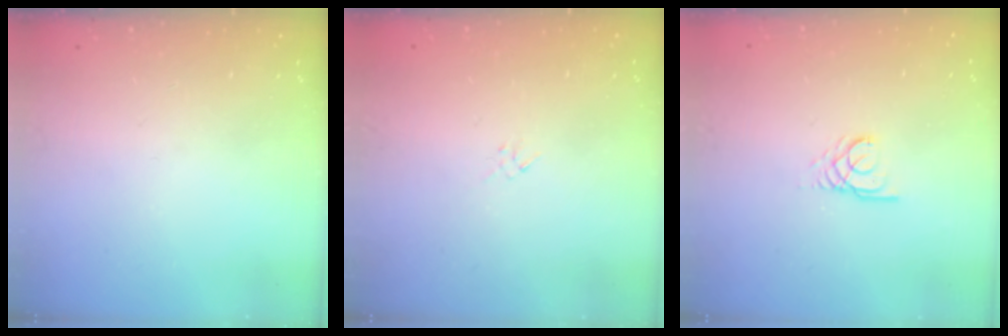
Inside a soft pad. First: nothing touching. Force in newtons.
{"total": 1.3, "press": 1.3, "slide": 0.4}
{"total": 2.2, "press": 2.2, "slide": 0.2}